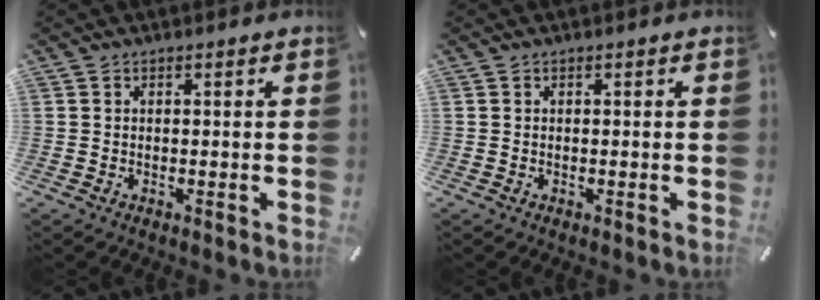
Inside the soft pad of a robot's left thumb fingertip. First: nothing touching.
{"total": 0.0}